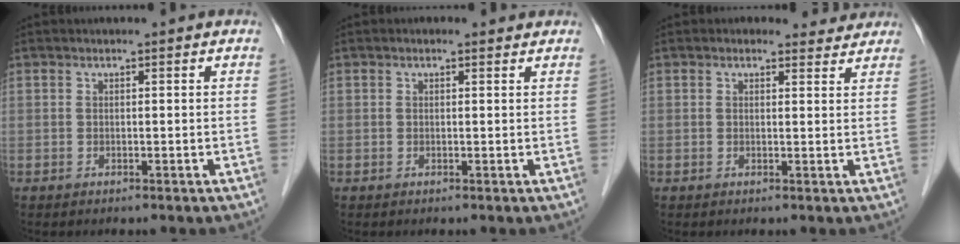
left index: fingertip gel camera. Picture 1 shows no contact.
{"total": 0.8, "force": [0.6, 0.5, 0.2], "torque": [-0.008, 0.005, 0.004]}
{"total": 3.6, "force": [3.3, 1.5, -0.3], "torque": [0.010, -0.003, 0.025]}